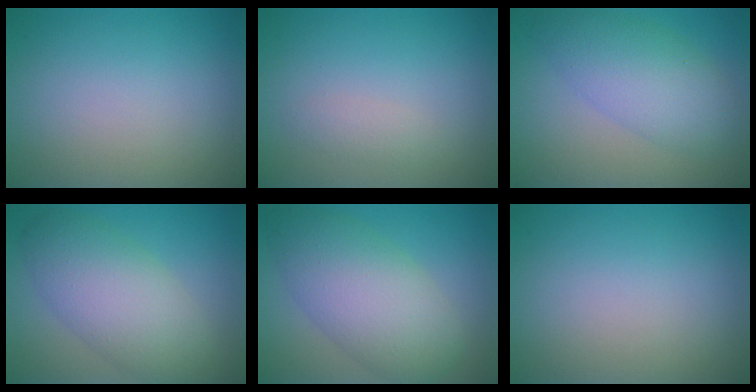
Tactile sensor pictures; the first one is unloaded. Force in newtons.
{"total": 1.1, "press": 1.1, "slide": 0.0}
{"total": 5.6, "press": 5.6, "slide": 0.0}
{"total": 6.8, "press": 6.8, "slide": 0.5}
{"total": 7.5, "press": 7.5, "slide": 0.1}
{"total": 0.0}